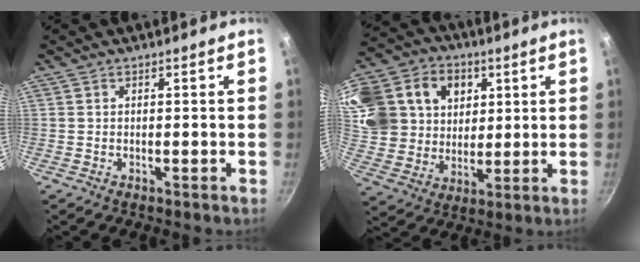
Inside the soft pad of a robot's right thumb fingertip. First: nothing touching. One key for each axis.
{"total": 28.2, "fx": 9.0, "fy": 22.8, "fz": 13.9, "tx": -0.329, "ty": 0.036, "tz": 0.170}